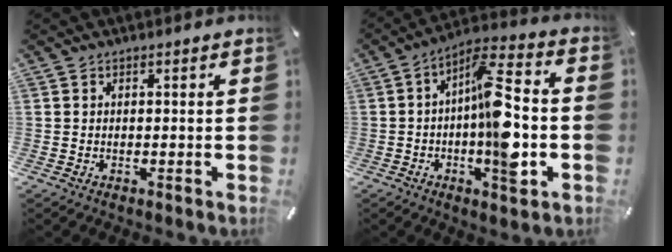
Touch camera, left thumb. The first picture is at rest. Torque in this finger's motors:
{"motor_torque": [1.83, 3.18, 0.80, 0.38, 0.62]}